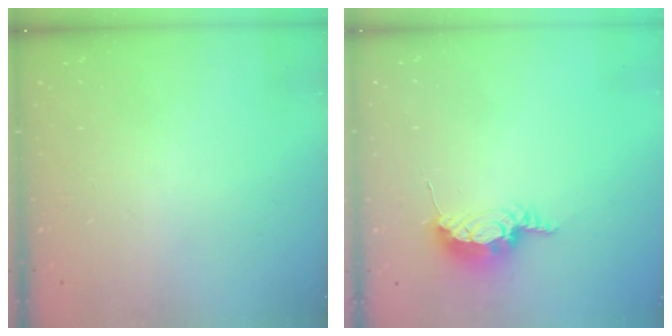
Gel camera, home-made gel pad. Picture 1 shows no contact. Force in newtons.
{"total": 8.3, "press": 8.3, "slide": 0.1}